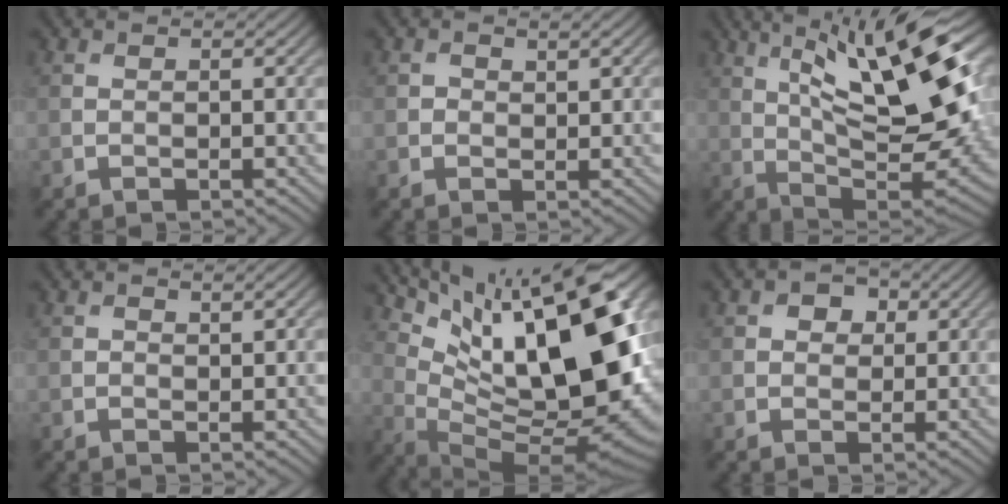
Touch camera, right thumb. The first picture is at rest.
{"total": 1.4, "force": [0.5, 0.9, 1.0], "torque": [-0.017, -0.001, 0.009]}
{"total": 17.8, "force": [5.6, 5.9, 15.8], "torque": [-0.266, 0.017, 0.092]}
{"total": 1.1, "force": [0.5, 0.5, 0.9], "torque": [-0.015, -0.001, 0.008]}
{"total": 18.5, "force": [7.3, 6.9, 15.5], "torque": [-0.256, 0.017, 0.139]}
{"total": 2.8, "force": [1.0, 2.2, 1.5], "torque": [-0.023, 0.002, 0.010]}